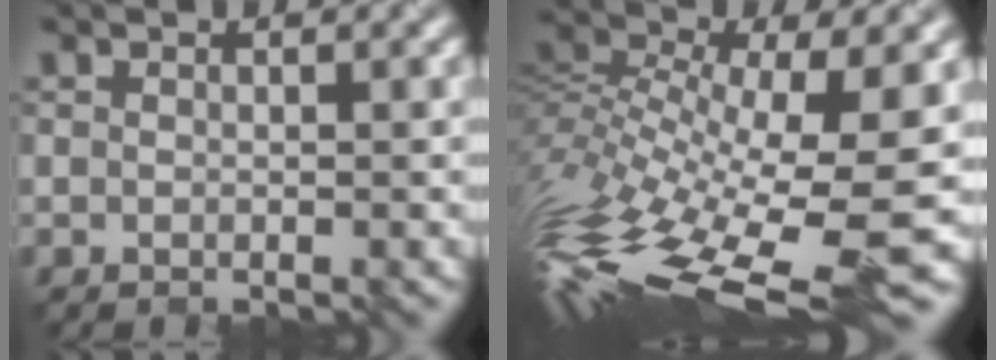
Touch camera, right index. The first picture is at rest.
{"total": 14.8, "force": [-2.7, 5.6, 13.5], "torque": [-0.288, -0.016, -0.042]}